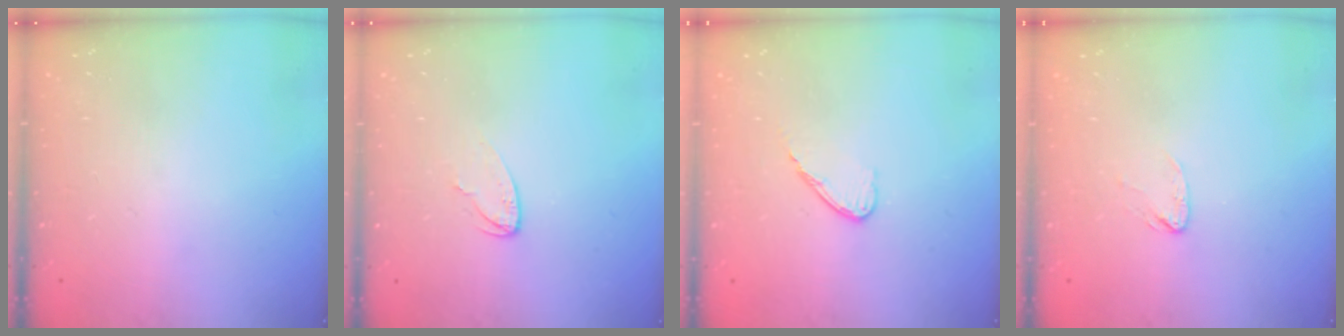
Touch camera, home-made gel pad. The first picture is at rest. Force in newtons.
{"total": 4.0, "press": 4.0, "slide": 0.3}
{"total": 6.6, "press": 6.6, "slide": 0.5}
{"total": 3.1, "press": 3.1, "slide": 0.4}